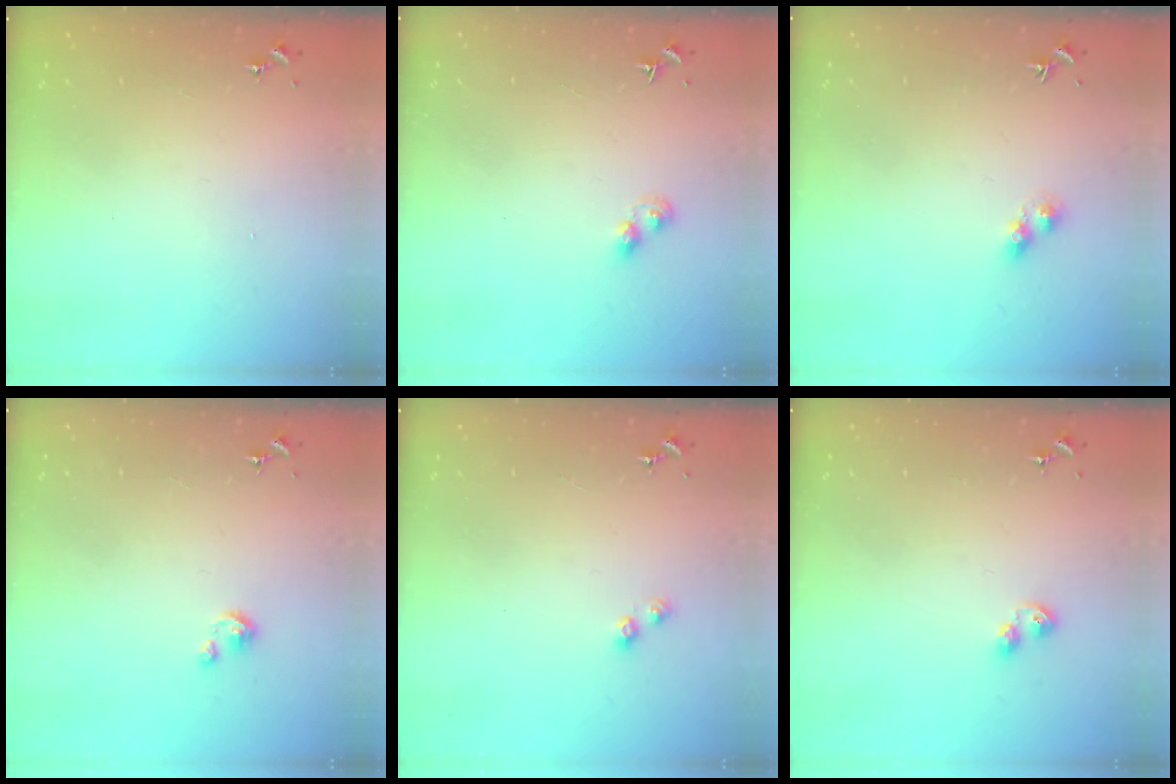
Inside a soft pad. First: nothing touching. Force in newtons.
{"total": 3.2, "press": 3.2, "slide": 0.4}
{"total": 4.5, "press": 4.5, "slide": 0.2}
{"total": 3.0, "press": 2.9, "slide": 0.2}
{"total": 3.5, "press": 3.5, "slide": 0.7}
{"total": 3.7, "press": 3.7, "slide": 0.5}